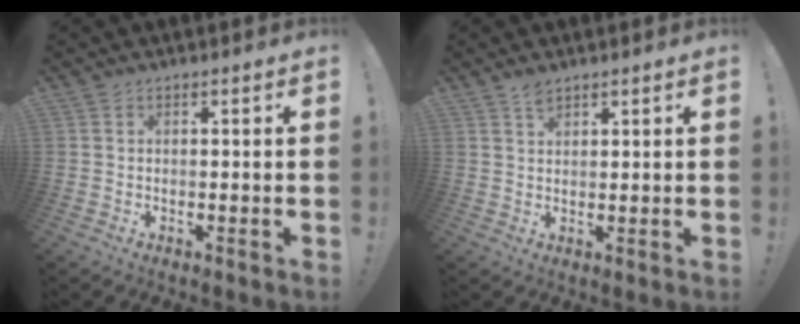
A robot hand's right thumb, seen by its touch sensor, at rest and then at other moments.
{"total": 2.6, "force": [2.2, 0.9, 1.0], "torque": [0.000, -0.016, 0.036]}